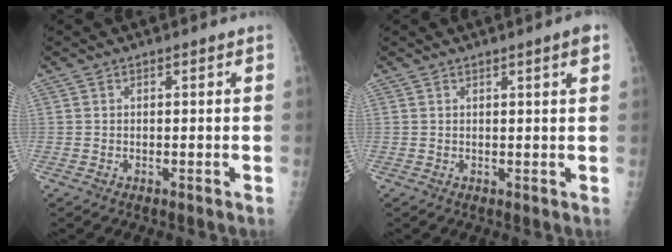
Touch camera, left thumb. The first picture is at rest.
{"total": 2.5, "force": [1.3, -0.1, 2.1], "torque": [-0.033, -0.005, 0.018]}